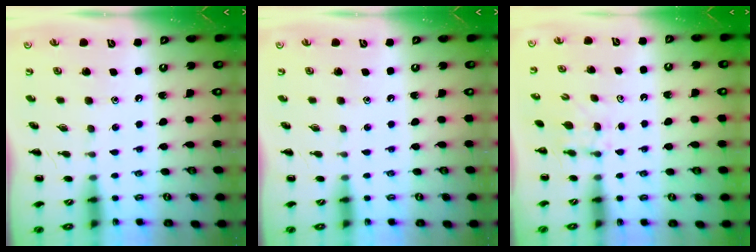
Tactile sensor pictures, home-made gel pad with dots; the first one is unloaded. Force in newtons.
{"total": 0.0}
{"total": 3.5, "press": 3.2, "slide": 1.4}